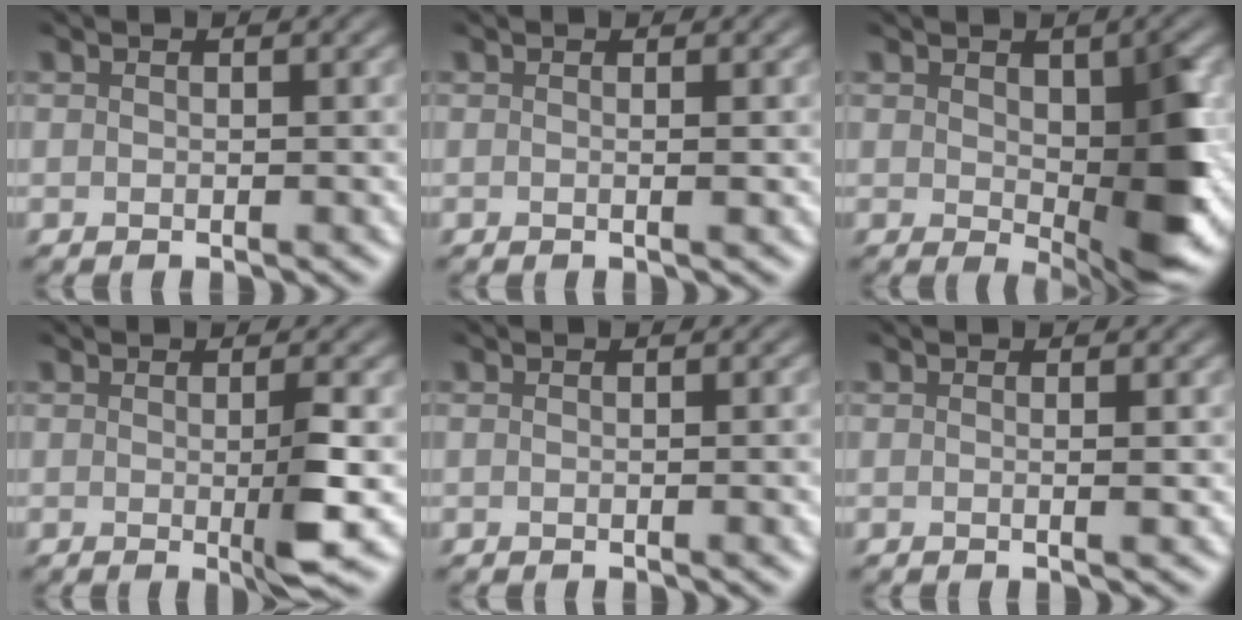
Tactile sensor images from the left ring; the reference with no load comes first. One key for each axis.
{"total": 1.0, "fx": -0.2, "fy": 0.3, "fz": 0.9, "tx": -0.014, "ty": 0.000, "tz": -0.009}
{"total": 6.9, "fx": -0.1, "fy": 3.1, "fz": 6.2, "tx": -0.095, "ty": -0.011, "tz": 0.011}
{"total": 3.2, "fx": -0.5, "fy": 0.2, "fz": 3.1, "tx": -0.056, "ty": -0.011, "tz": -0.006}
{"total": 2.7, "fx": -0.2, "fy": 1.0, "fz": 2.5, "tx": -0.016, "ty": 0.004, "tz": -0.008}
{"total": 1.3, "fx": -0.2, "fy": 0.4, "fz": 1.2, "tx": -0.019, "ty": 0.001, "tz": -0.011}